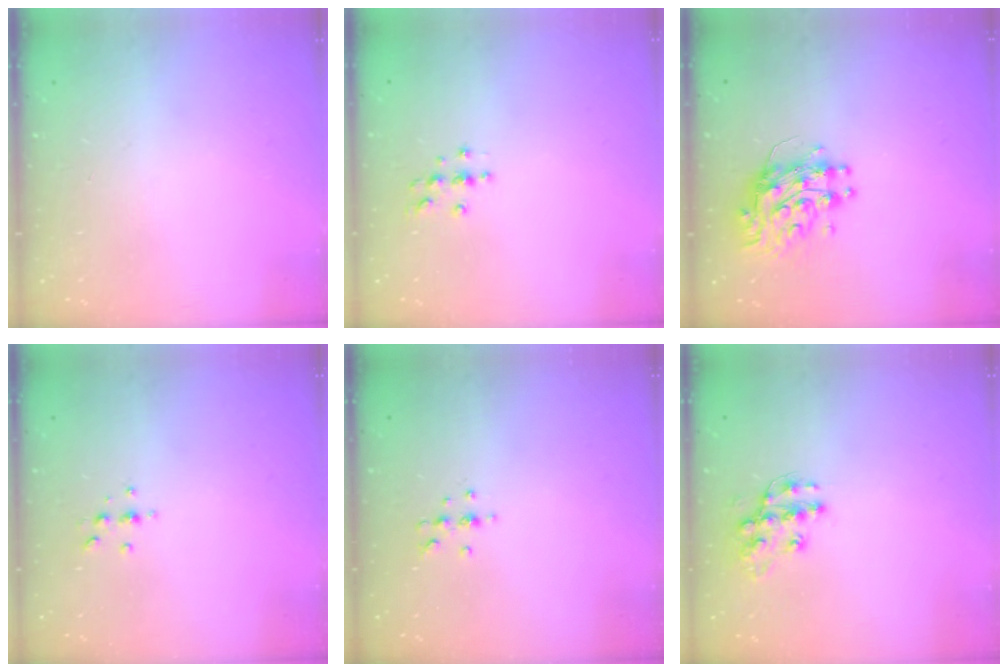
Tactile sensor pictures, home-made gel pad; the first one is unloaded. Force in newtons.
{"total": 3.7, "press": 3.6, "slide": 0.5}
{"total": 10.4, "press": 10.4, "slide": 1.0}
{"total": 3.9, "press": 3.9, "slide": 0.6}
{"total": 5.2, "press": 5.2, "slide": 0.6}
{"total": 12.2, "press": 12.2, "slide": 0.9}